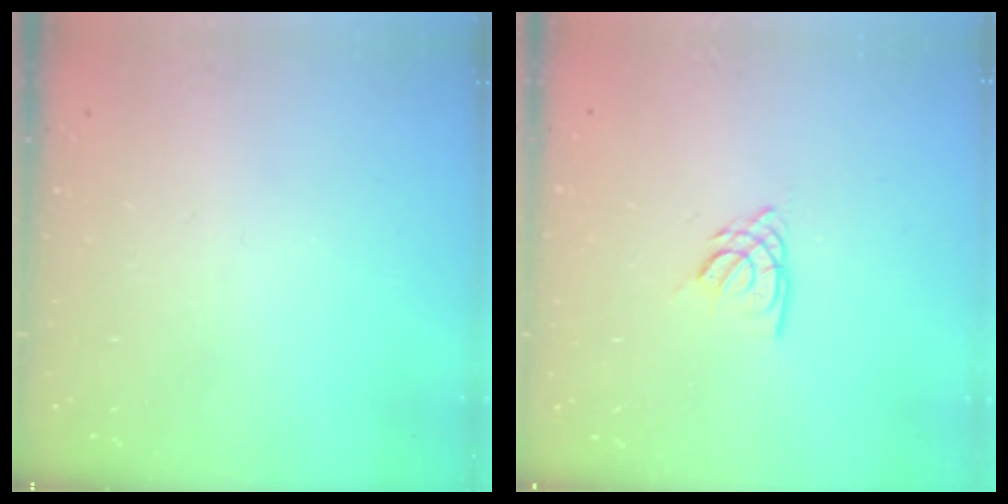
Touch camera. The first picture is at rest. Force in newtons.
{"total": 3.8, "press": 3.7, "slide": 0.4}